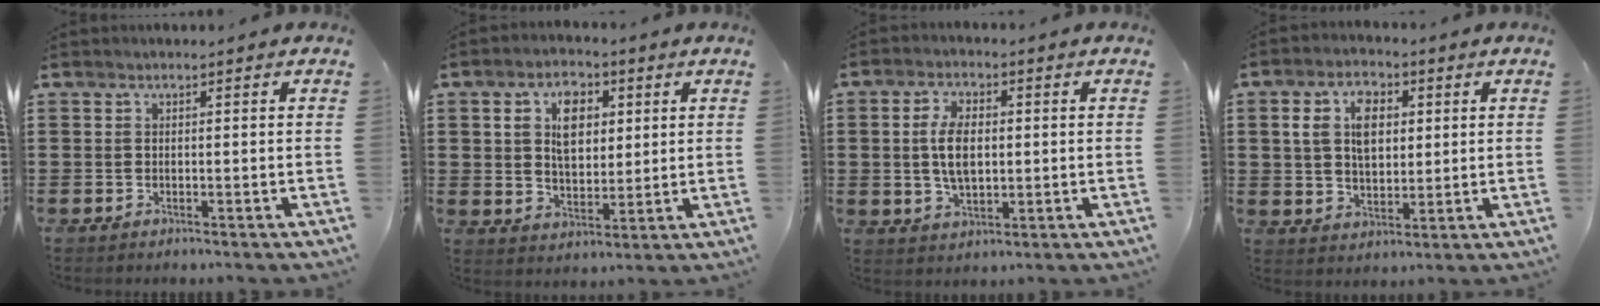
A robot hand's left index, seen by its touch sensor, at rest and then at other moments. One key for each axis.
{"total": 7.1, "fx": 2.5, "fy": 4.3, "fz": 5.1, "tx": -0.089, "ty": 0.007, "tz": 0.038}
{"total": 6.5, "fx": 0.5, "fy": 3.4, "fz": 5.5, "tx": -0.114, "ty": 0.006, "tz": 0.002}
{"total": 7.4, "fx": 2.2, "fy": 4.8, "fz": 5.3, "tx": -0.108, "ty": 0.010, "tz": 0.032}